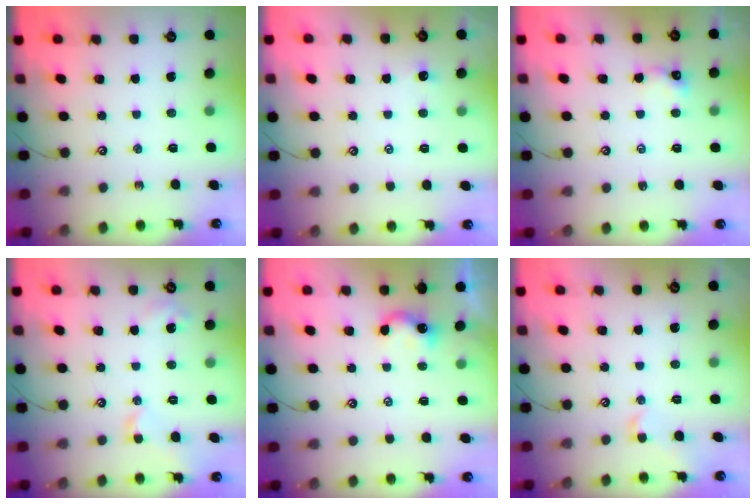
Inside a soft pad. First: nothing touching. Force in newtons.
{"total": 2.1, "press": 2.1, "slide": 0.3}
{"total": 1.2, "press": 1.2, "slide": 0.4}
{"total": 2.1, "press": 2.0, "slide": 0.6}
{"total": 1.8, "press": 1.8, "slide": 0.3}
{"total": 0.6, "press": 0.1, "slide": 0.5}